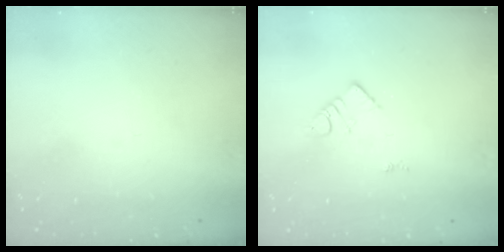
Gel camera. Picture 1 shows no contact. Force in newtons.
{"total": 3.1, "press": 3.1, "slide": 0.2}